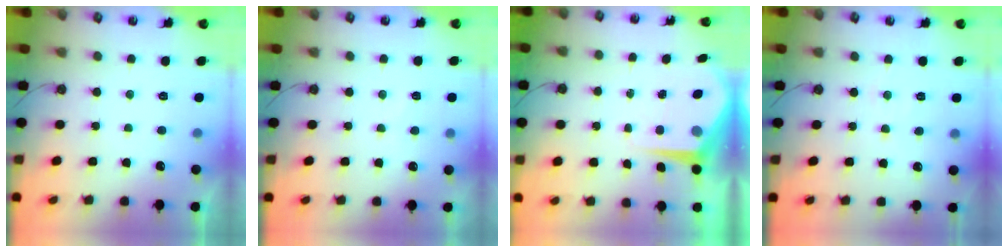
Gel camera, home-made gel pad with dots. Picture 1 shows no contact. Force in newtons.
{"total": 3.4, "press": 3.3, "slide": 0.5}
{"total": 6.9, "press": 6.9, "slide": 0.6}
{"total": 4.3, "press": 4.2, "slide": 0.6}